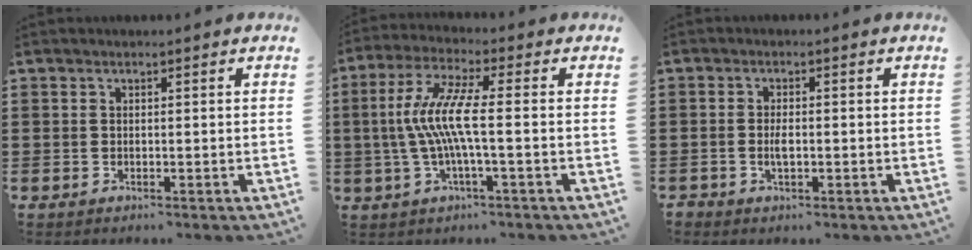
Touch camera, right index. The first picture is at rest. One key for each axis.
{"total": 8.8, "fx": -1.0, "fy": 0.7, "fz": 8.7, "tx": -0.198, "ty": -0.018, "tz": -0.034}
{"total": 2.0, "fx": -0.5, "fy": 0.9, "fz": 1.6, "tx": -0.032, "ty": 0.001, "tz": -0.009}